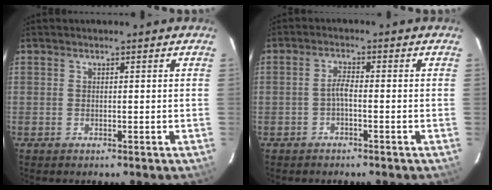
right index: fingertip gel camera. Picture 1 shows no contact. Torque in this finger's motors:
{"motor_torque": [0.49, -0.37, 0.33, 0.07]}